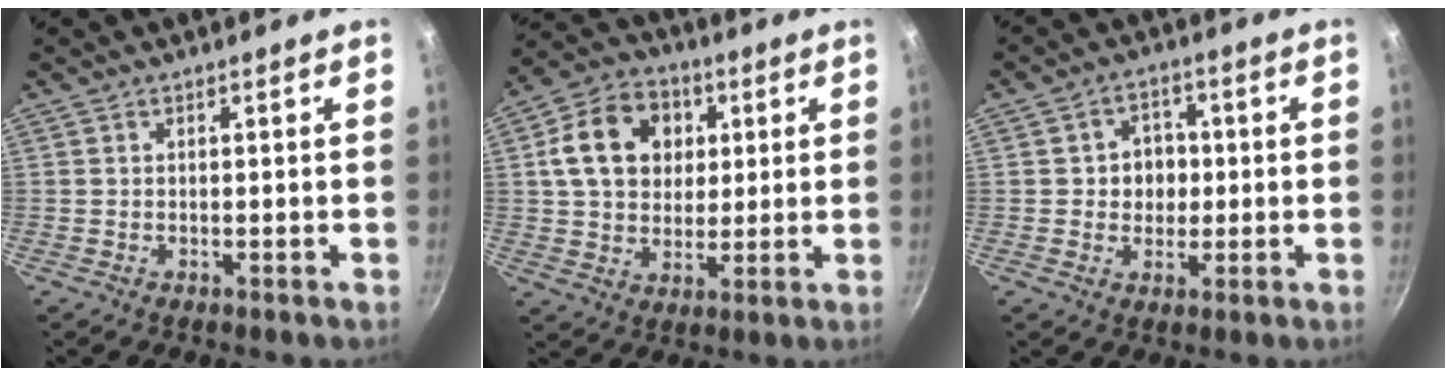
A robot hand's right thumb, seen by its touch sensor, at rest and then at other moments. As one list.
[{"total": 14.8, "force": [3.7, 11.7, 8.3], "torque": [-0.116, 0.010, 0.053]}, {"total": 6.3, "force": [0.2, 5.4, 3.2], "torque": [-0.016, 0.004, -0.003]}]